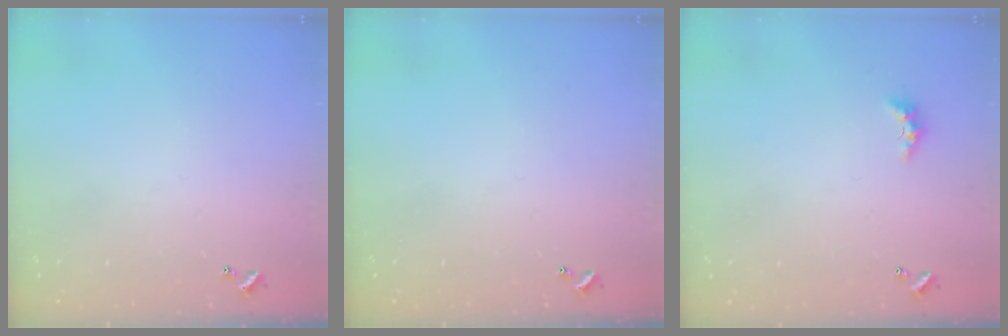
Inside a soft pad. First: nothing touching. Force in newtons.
{"total": 0.0}
{"total": 2.3, "press": 2.2, "slide": 0.7}